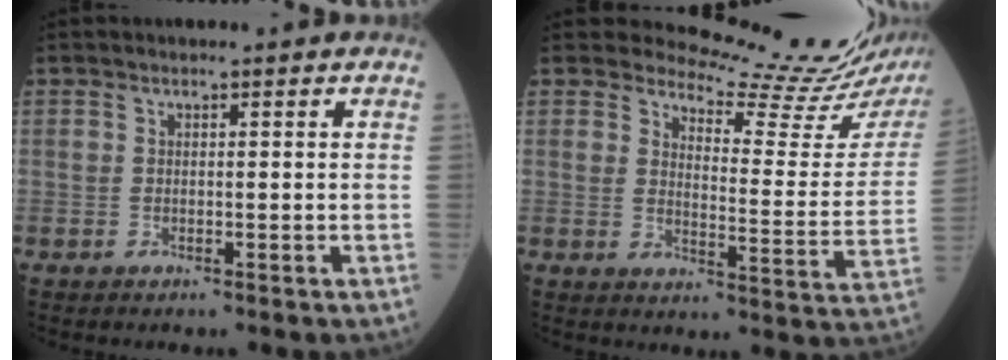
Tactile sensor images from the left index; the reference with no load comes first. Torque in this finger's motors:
{"motor_torque": [0.94, -1.20, 0.28, 0.01]}